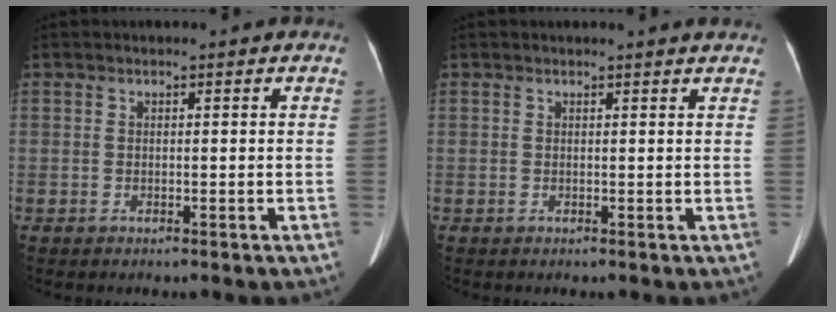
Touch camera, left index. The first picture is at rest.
{"total": 2.9, "force": [2.7, -0.2, 0.8], "torque": [-0.014, 0.003, 0.024]}